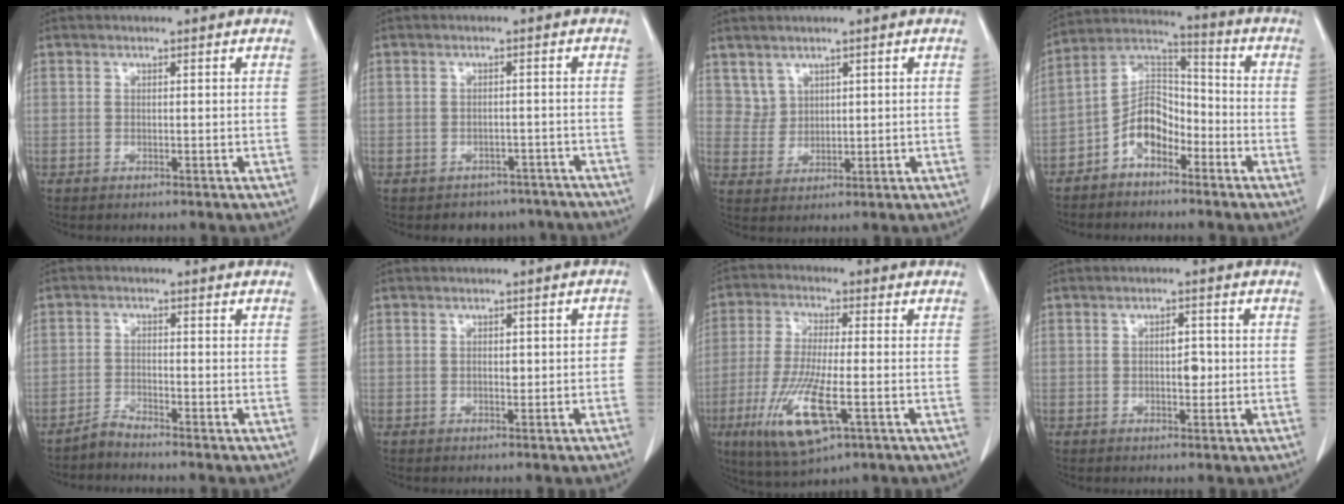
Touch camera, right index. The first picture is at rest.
{"total": 6.1, "force": [-5.0, 3.4, 0.0], "torque": [0.016, 0.014, -0.056]}
{"total": 3.0, "force": [2.1, 2.2, 0.0], "torque": [0.007, 0.004, 0.045]}
{"total": 8.4, "force": [-4.4, 4.9, 5.2], "torque": [-0.101, 0.030, -0.086]}
{"total": 2.2, "force": [-2.2, -0.4, 0.2], "torque": [-0.004, -0.010, -0.046]}
{"total": 2.5, "force": [-0.5, 1.4, 2.0], "torque": [-0.020, 0.014, -0.004]}
{"total": 12.5, "force": [-4.7, 2.2, 11.3], "torque": [-0.236, -0.026, -0.081]}
{"total": 2.8, "force": [-0.2, 1.3, 2.5], "torque": [-0.039, 0.002, -0.002]}